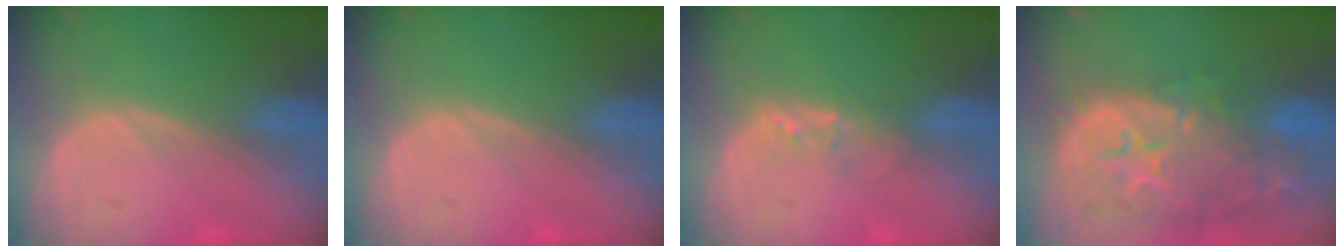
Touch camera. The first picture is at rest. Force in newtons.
{"total": 0.0}
{"total": 2.0, "press": 1.9, "slide": 0.4}
{"total": 14.7, "press": 11.8, "slide": 8.8}